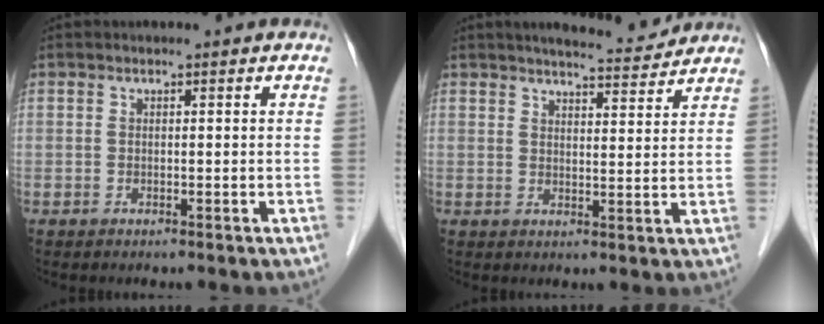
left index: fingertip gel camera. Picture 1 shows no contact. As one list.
[{"total": 6.8, "force": [6.5, 0.7, 1.8], "torque": [-0.031, 0.000, 0.085]}]